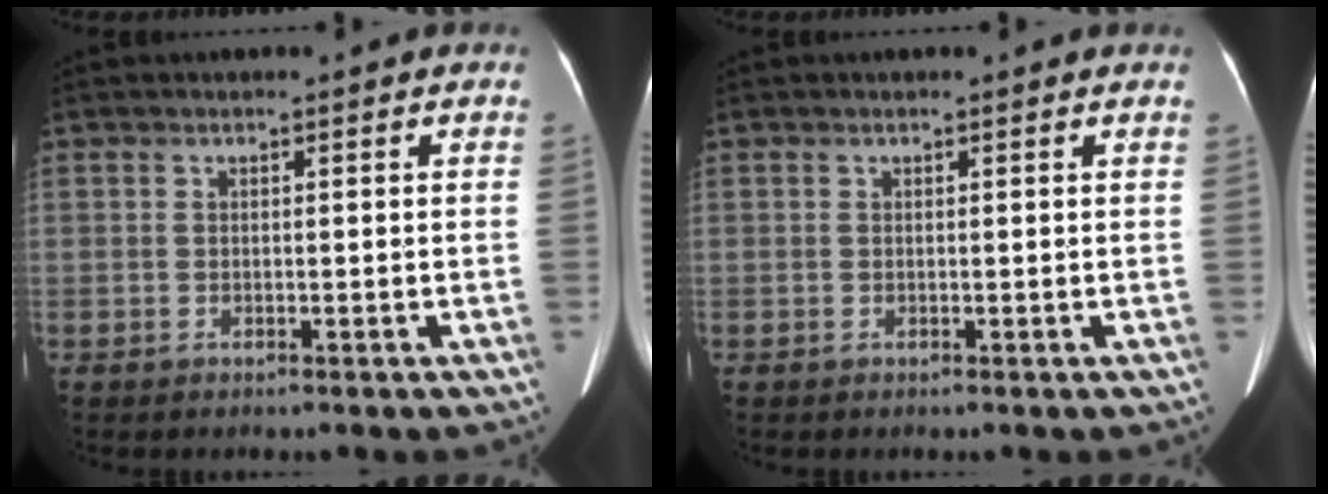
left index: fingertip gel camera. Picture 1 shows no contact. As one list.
[{"total": 0.6, "force": [0.6, 0.0, 0.1], "torque": [-0.004, -0.001, 0.002]}]